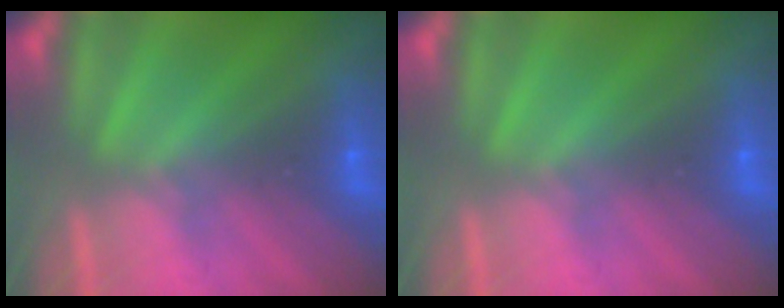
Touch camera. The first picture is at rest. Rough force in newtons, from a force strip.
{"total": 0.0}